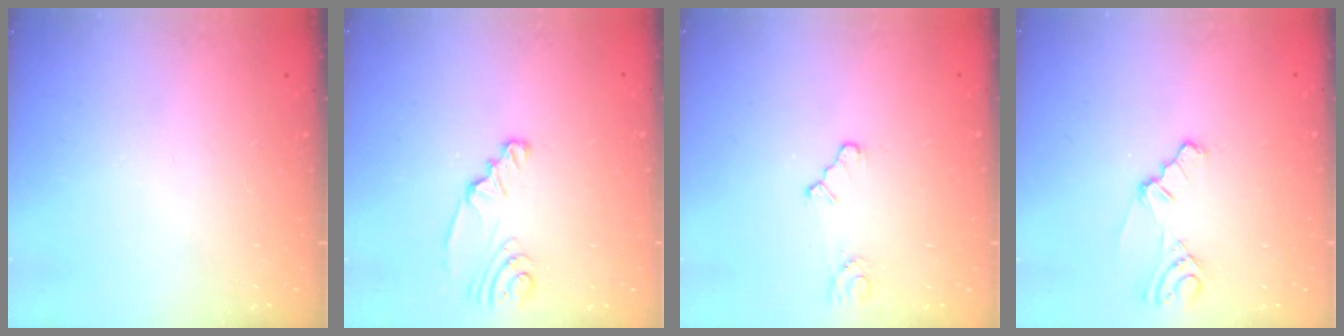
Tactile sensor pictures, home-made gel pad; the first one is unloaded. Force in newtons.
{"total": 2.7, "press": 2.7, "slide": 0.3}
{"total": 2.5, "press": 2.5, "slide": 0.3}
{"total": 1.7, "press": 1.6, "slide": 0.5}